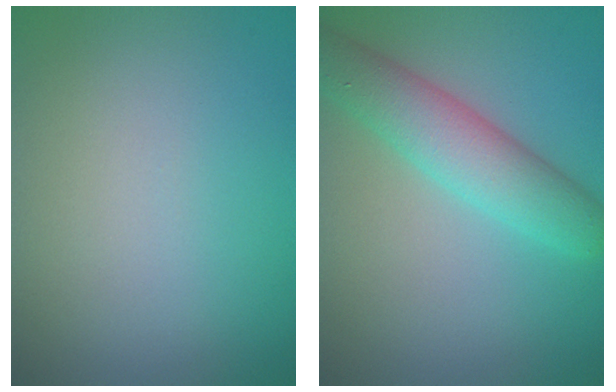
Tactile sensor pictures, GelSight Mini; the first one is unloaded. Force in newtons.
{"total": 5.5, "press": 5.5, "slide": 0.3}